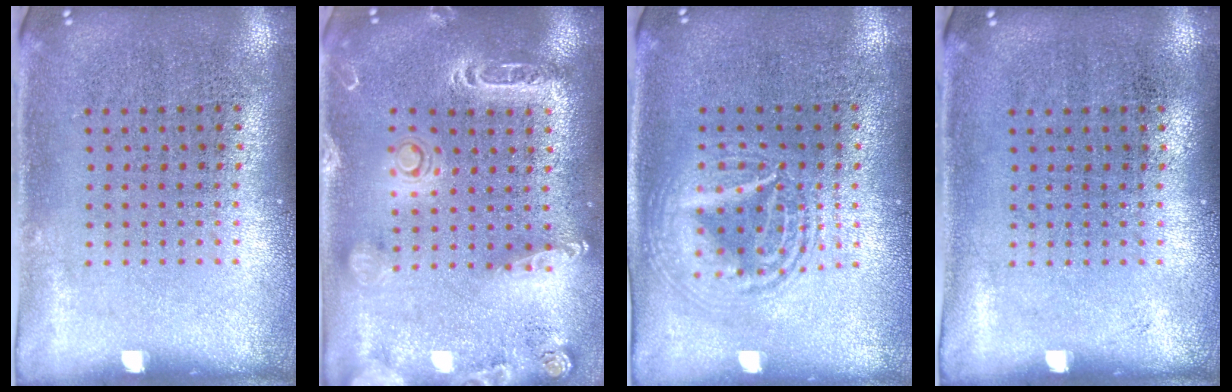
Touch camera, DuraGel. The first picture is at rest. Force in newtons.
{"total": 2.1, "press": 2.0, "slide": 0.7}
{"total": 2.2, "press": 2.2, "slide": 0.2}
{"total": 0.0}